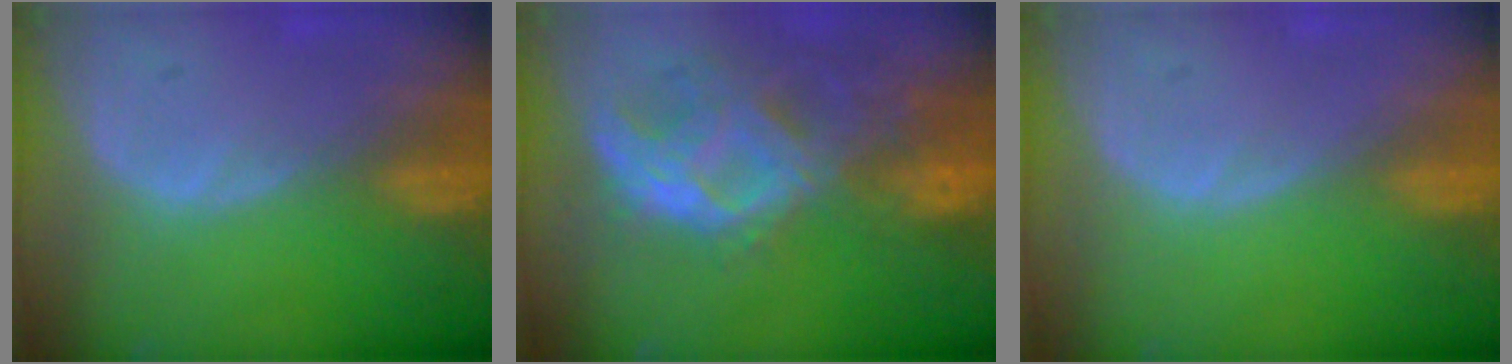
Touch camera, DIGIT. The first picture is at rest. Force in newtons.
{"total": 10.5, "press": 9.2, "slide": 5.1}
{"total": 0.0}